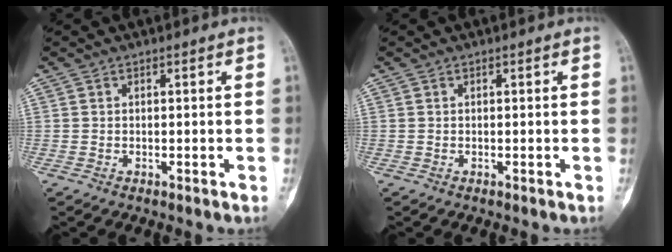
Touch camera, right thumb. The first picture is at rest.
{"total": 0.0}